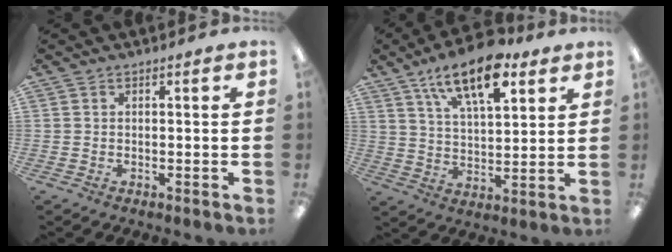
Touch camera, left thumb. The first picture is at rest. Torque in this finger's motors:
{"motor_torque": [0.73, 0.36, 1.28, -1.02, 0.41]}